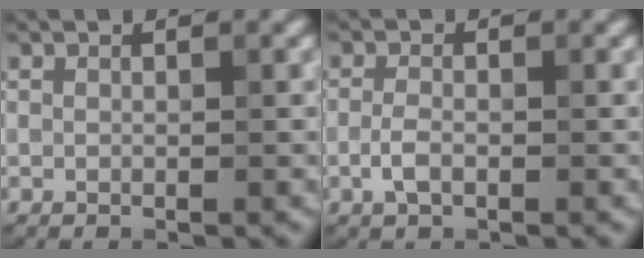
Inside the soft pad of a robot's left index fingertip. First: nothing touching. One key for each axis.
{"total": 1.8, "fx": -0.7, "fy": 0.7, "fz": 1.5, "tx": -0.037, "ty": 0.006, "tz": -0.016}